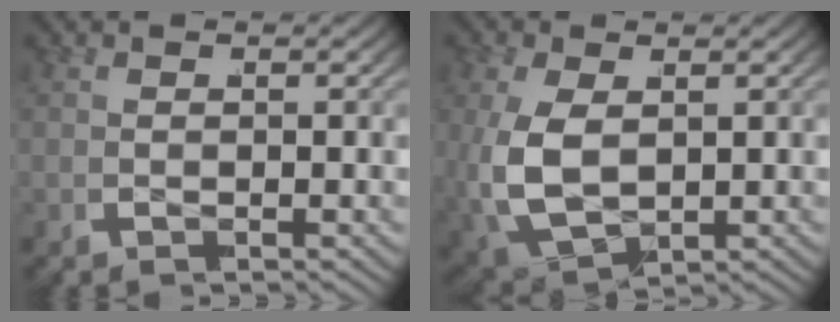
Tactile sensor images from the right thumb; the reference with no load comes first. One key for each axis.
{"total": 7.9, "fx": -0.8, "fy": 6.0, "fz": 5.1, "tx": -0.156, "ty": -0.039, "tz": 0.006}